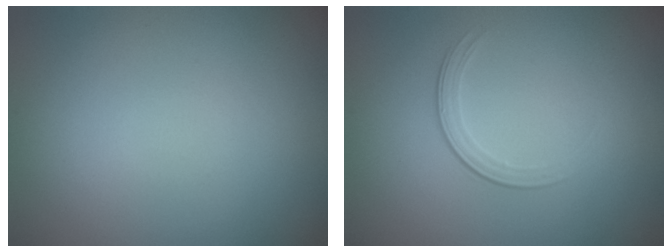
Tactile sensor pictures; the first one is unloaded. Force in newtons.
{"total": 1.7, "press": 0.9, "slide": 1.4}